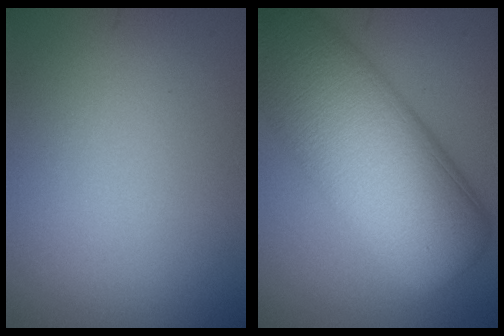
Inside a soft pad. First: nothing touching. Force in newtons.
{"total": 16.9, "press": 16.9, "slide": 0.9}